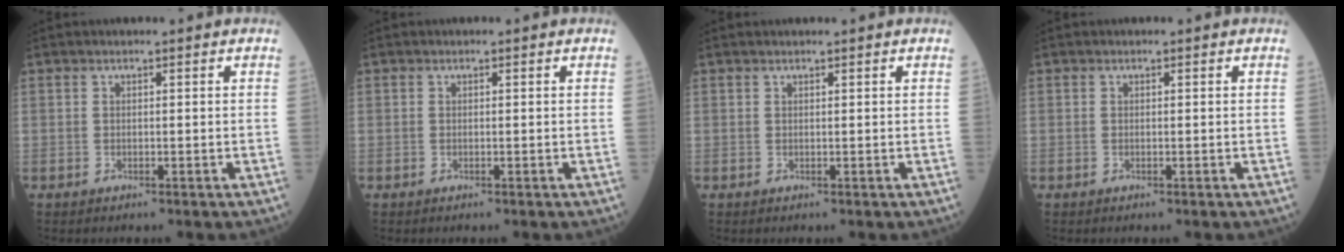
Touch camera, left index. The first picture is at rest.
{"total": 0.0}
{"total": 0.5, "force": [0.4, -0.2, 0.3], "torque": [-0.005, 0.006, 0.010]}
{"total": 0.0}